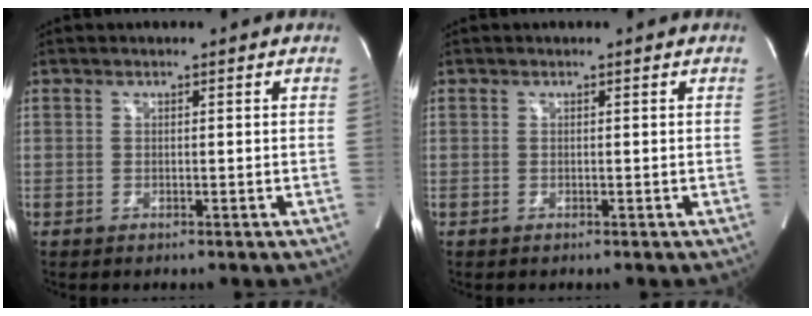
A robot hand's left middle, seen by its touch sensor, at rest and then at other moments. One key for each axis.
{"total": 0.0}